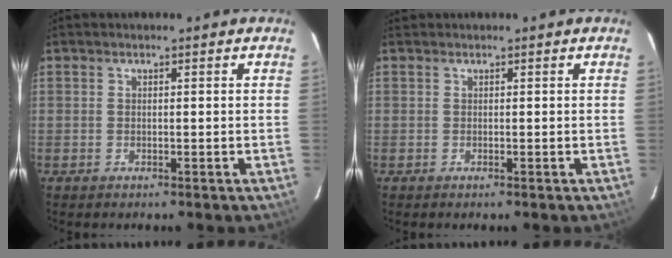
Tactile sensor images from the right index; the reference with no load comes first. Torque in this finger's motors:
{"motor_torque": [-0.05, -0.03, -0.06, -0.01]}